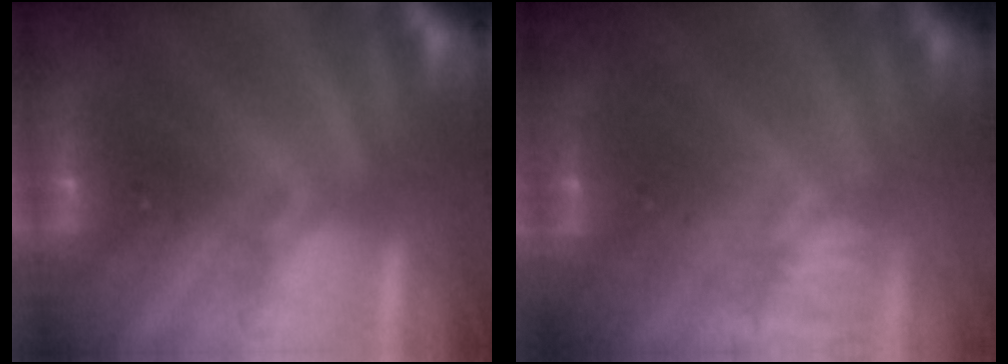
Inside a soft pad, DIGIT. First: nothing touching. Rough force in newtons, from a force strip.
{"total": 4.6}